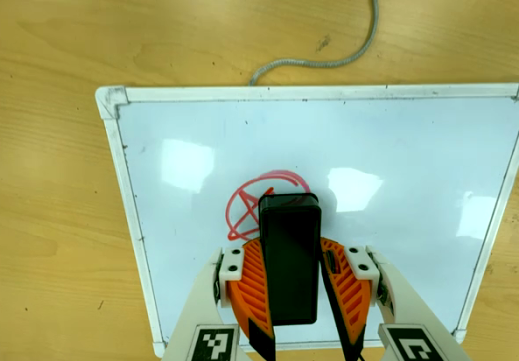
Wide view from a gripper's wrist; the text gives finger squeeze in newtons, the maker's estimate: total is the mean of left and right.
{"total": 12.8, "left": 13.2, "right": 12.3}